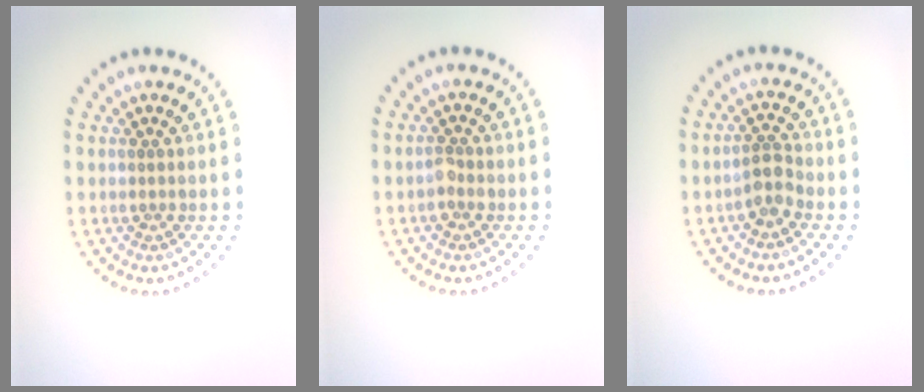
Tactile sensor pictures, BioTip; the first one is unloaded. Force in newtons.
{"total": 1.1, "press": 1.1, "slide": 0.3}
{"total": 2.1, "press": 1.7, "slide": 1.1}